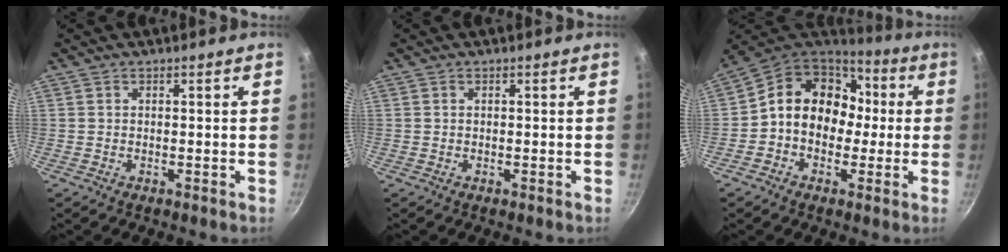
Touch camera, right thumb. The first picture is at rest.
{"total": 0.0}
{"total": 15.2, "force": [-0.4, 12.0, 9.4], "torque": [-0.110, 0.044, -0.019]}